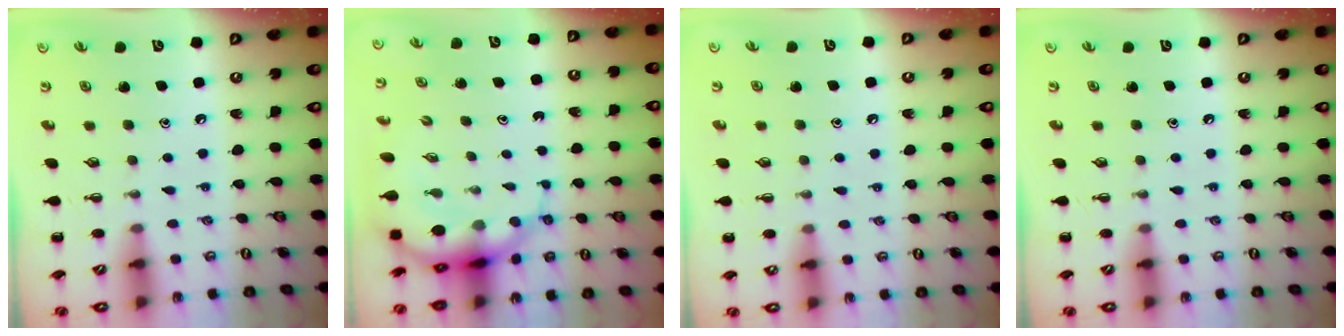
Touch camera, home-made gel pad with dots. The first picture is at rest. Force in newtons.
{"total": 8.3, "press": 7.9, "slide": 2.3}
{"total": 5.3, "press": 5.0, "slide": 1.7}
{"total": 0.0}